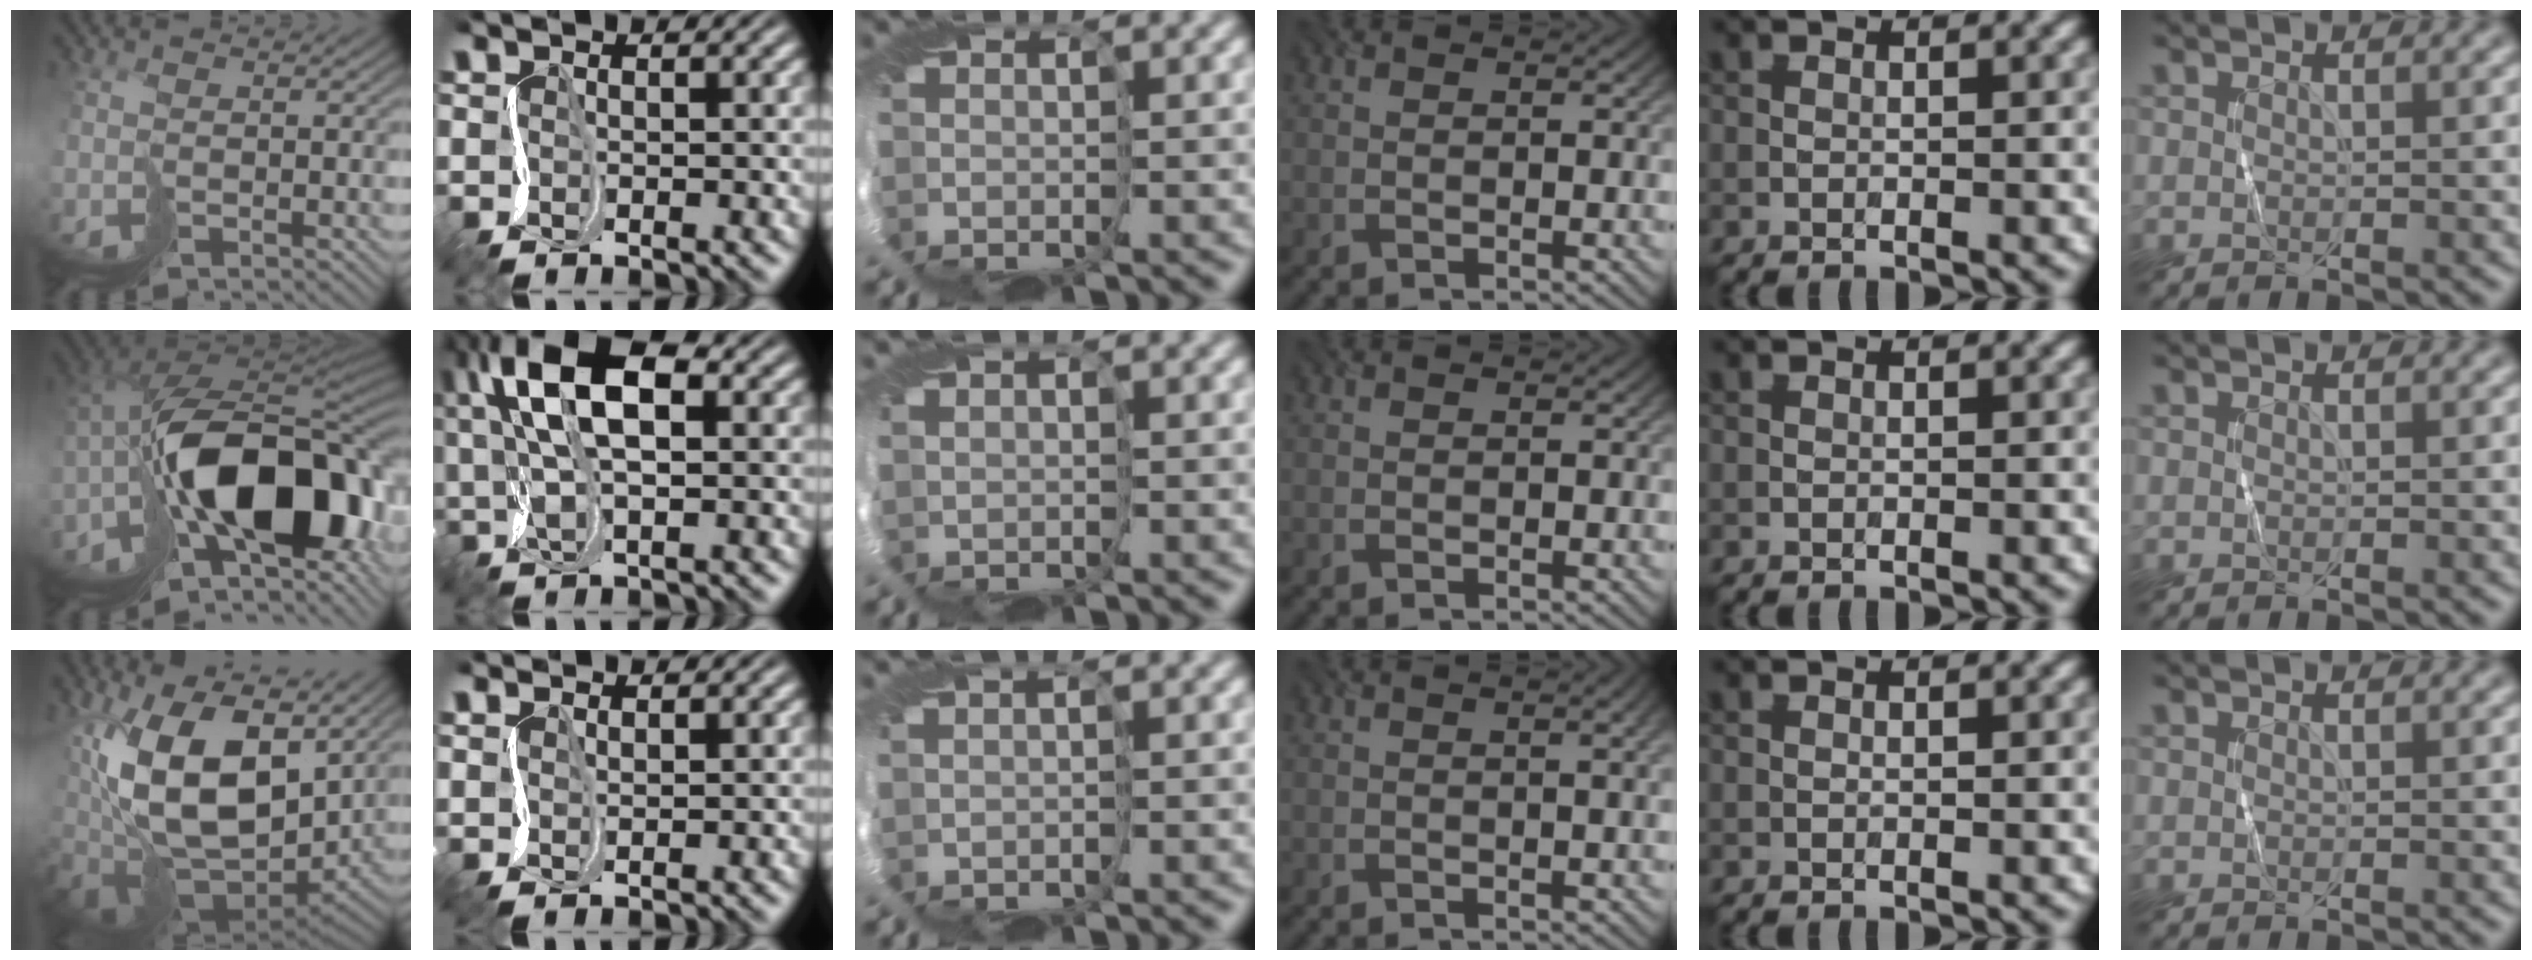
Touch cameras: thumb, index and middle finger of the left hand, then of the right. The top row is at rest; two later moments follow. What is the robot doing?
{"motion": "cut", "object": "wrapping paper"}